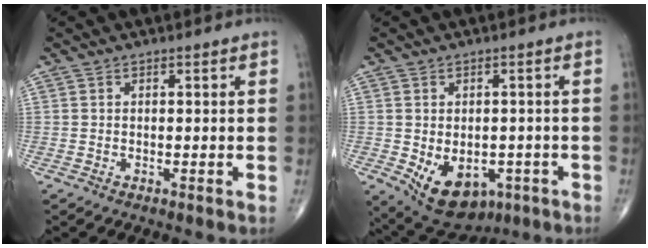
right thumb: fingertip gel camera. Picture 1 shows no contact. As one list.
[{"total": 11.8, "force": [-4.1, 7.9, 7.8], "torque": [-0.099, 0.001, -0.041]}]